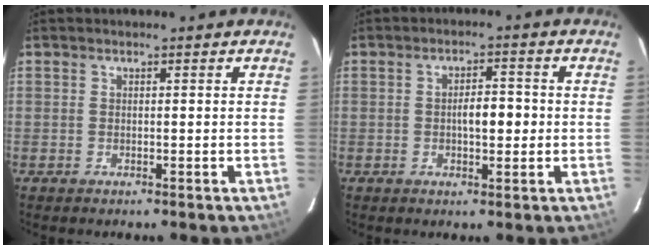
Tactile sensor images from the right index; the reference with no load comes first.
{"total": 4.4, "force": [-0.4, 1.8, 4.0], "torque": [-0.067, 0.007, -0.004]}